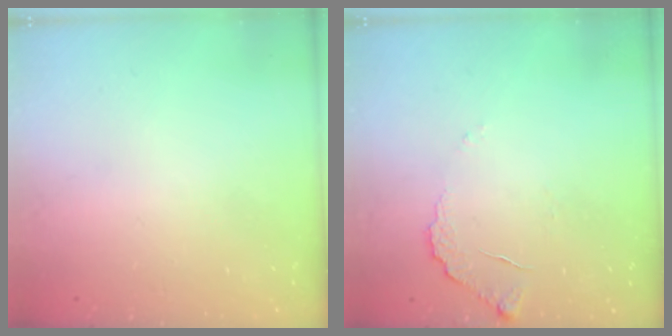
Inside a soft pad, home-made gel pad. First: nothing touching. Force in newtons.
{"total": 8.3, "press": 8.3, "slide": 0.3}